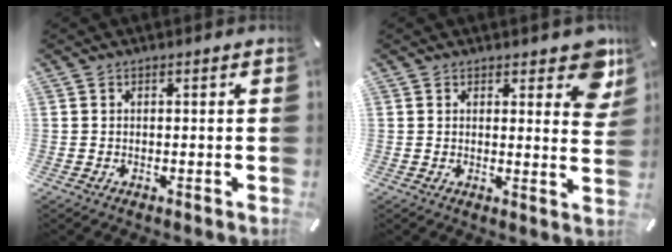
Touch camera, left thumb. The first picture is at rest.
{"total": 7.6, "force": [4.9, 3.3, 4.8], "torque": [-0.046, -0.030, 0.080]}